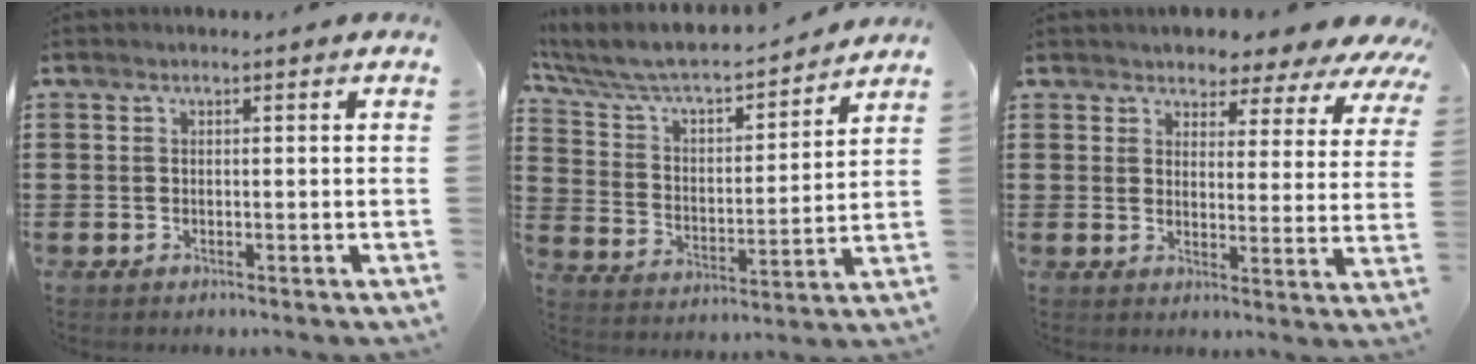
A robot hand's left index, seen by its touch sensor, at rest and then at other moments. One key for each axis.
{"total": 6.3, "fx": 5.6, "fy": 1.3, "fz": 2.6, "tx": -0.077, "ty": -0.043, "tz": 0.090}
{"total": 3.6, "fx": 3.3, "fy": 1.4, "fz": 0.6, "tx": -0.029, "ty": -0.020, "tz": 0.052}